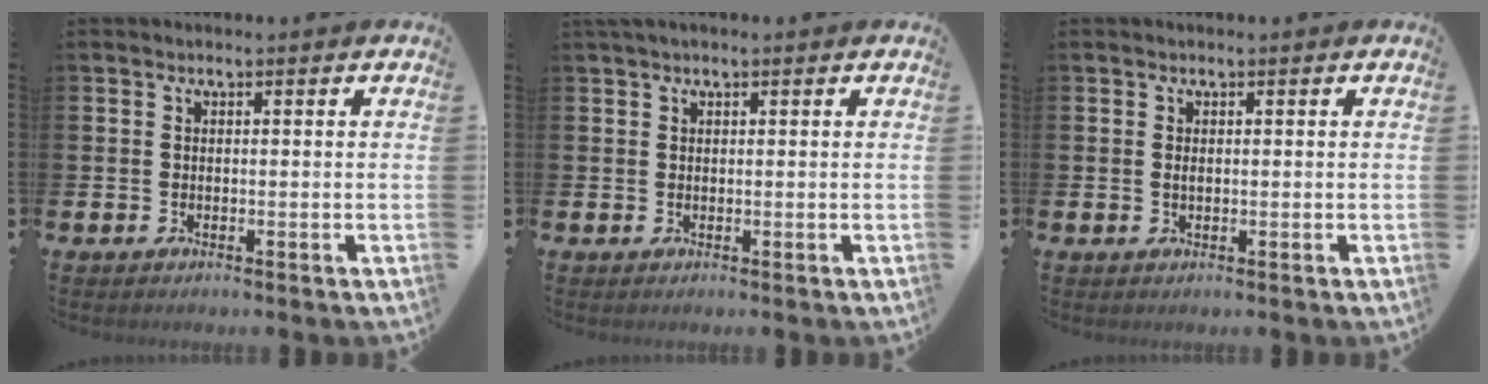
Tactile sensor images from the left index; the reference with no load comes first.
{"total": 0.5, "force": [0.1, 0.2, 0.4], "torque": [-0.008, 0.005, 0.000]}
{"total": 0.6, "force": [0.1, 0.2, 0.5], "torque": [-0.009, 0.001, 0.000]}